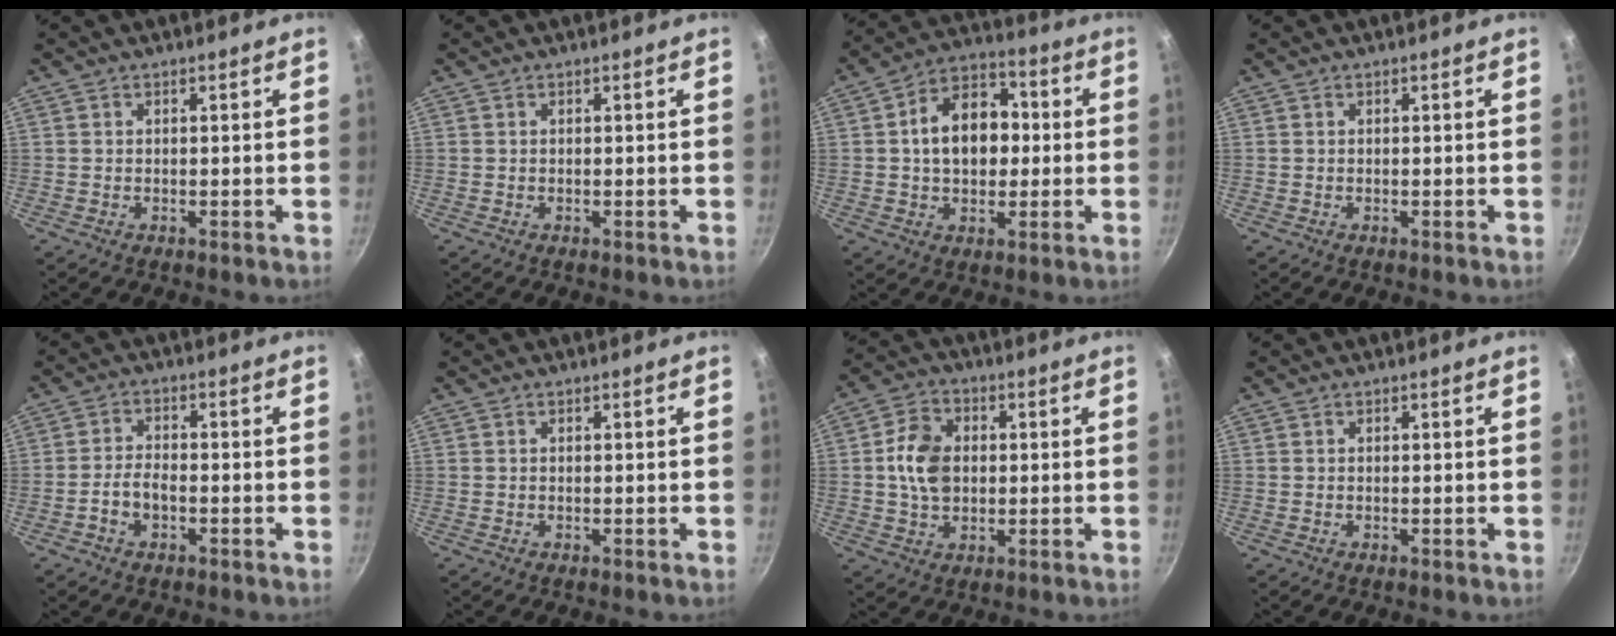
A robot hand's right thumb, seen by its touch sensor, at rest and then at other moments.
{"total": 0.0}
{"total": 13.2, "force": [0.8, 9.4, 9.2], "torque": [-0.105, 0.025, 0.000]}
{"total": 0.0}
{"total": 4.0, "force": [-1.7, 2.3, 2.8], "torque": [-0.051, 0.022, -0.036]}
{"total": 0.0}
{"total": 9.2, "force": [0.7, 6.8, 6.2], "torque": [-0.095, 0.013, 0.006]}
{"total": 0.0}